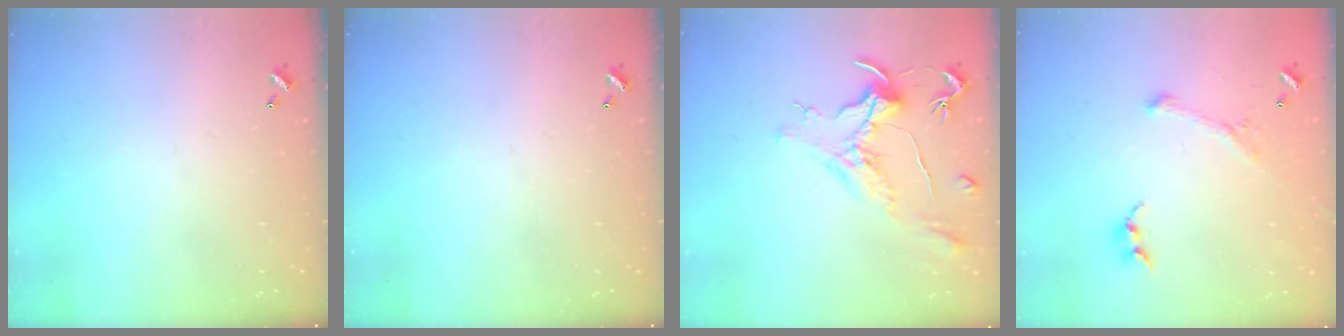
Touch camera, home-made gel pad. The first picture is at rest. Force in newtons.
{"total": 0.0}
{"total": 1.6, "press": 1.4, "slide": 0.6}
{"total": 2.9, "press": 2.7, "slide": 0.9}